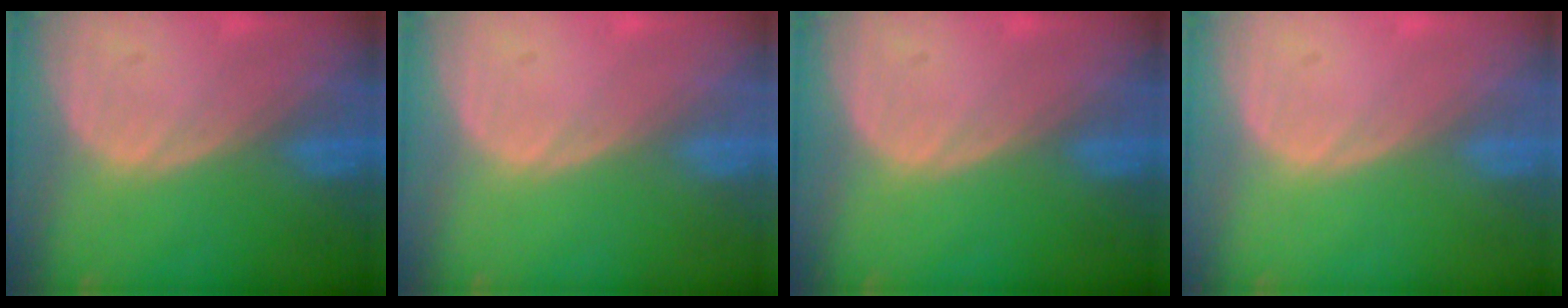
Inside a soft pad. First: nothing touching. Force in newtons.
{"total": 0.0}
{"total": 0.0}
{"total": 0.0}